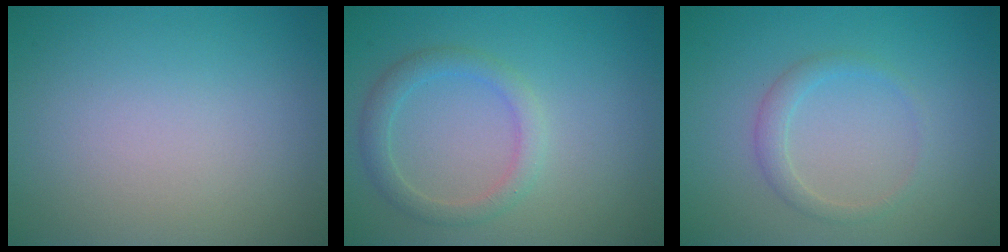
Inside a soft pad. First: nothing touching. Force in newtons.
{"total": 2.4, "press": 2.4, "slide": 0.1}
{"total": 1.6, "press": 1.6, "slide": 0.1}